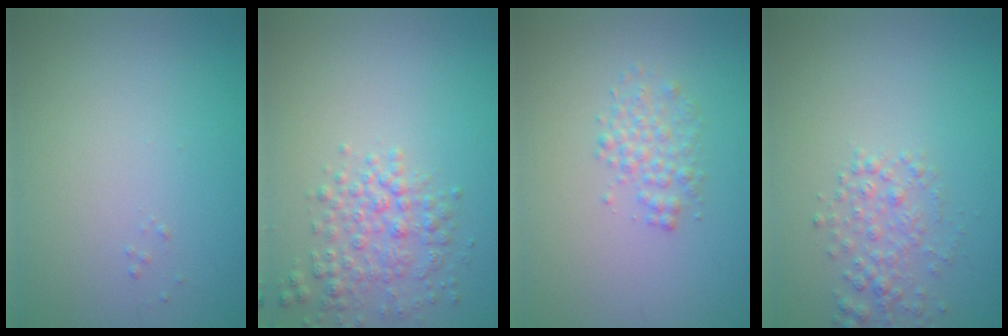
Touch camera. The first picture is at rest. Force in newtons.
{"total": 3.0, "press": 3.0, "slide": 0.2}
{"total": 2.0, "press": 2.0, "slide": 0.1}
{"total": 2.3, "press": 2.3, "slide": 0.1}